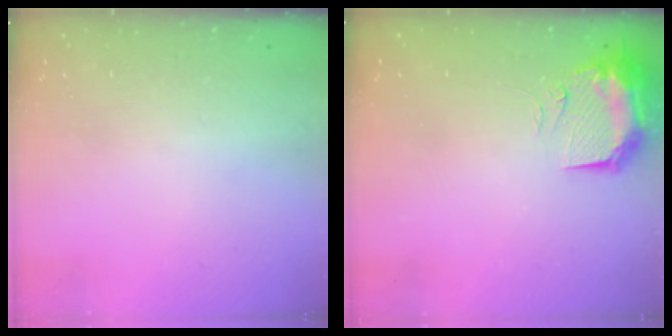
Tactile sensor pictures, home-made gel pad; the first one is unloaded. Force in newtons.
{"total": 10.0, "press": 9.9, "slide": 1.6}